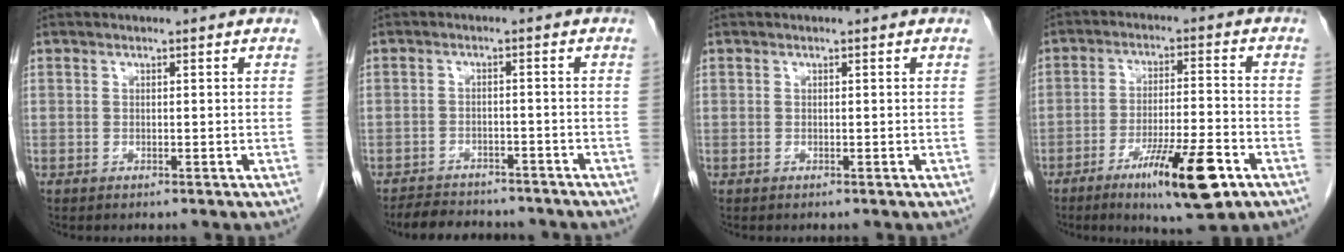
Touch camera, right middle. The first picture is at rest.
{"total": 9.2, "force": [-8.3, 3.0, 2.7], "torque": [-0.046, 0.004, -0.110]}
{"total": 0.0}
{"total": 11.9, "force": [-6.4, 1.2, 10.0], "torque": [-0.164, -0.018, -0.100]}